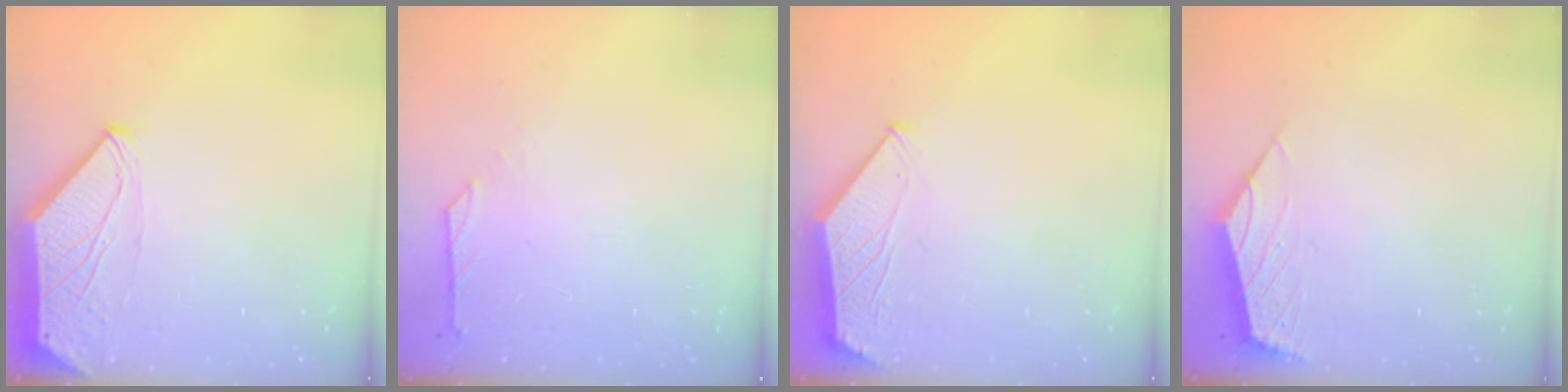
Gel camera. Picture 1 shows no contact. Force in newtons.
{"total": 0.6, "press": 0.5, "slide": 0.4}
{"total": 1.5, "press": 1.5, "slide": 0.4}
{"total": 2.2, "press": 2.1, "slide": 0.6}